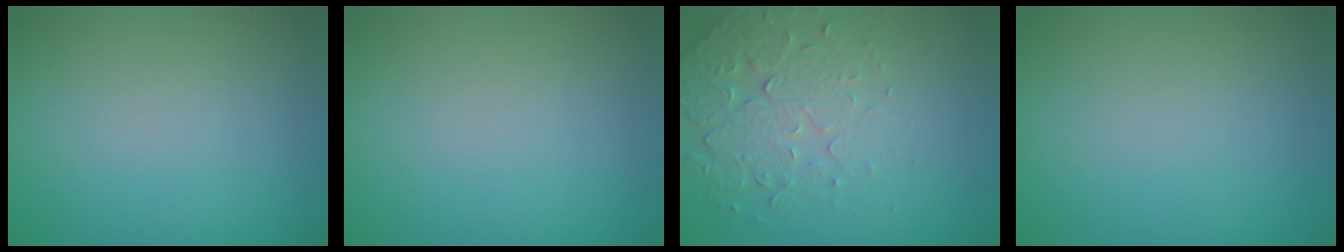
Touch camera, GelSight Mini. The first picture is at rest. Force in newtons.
{"total": 0.0}
{"total": 5.1, "press": 3.6, "slide": 3.6}
{"total": 0.0}